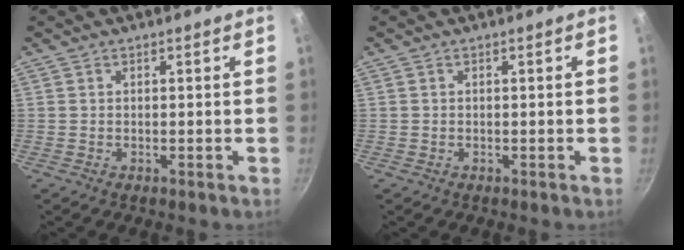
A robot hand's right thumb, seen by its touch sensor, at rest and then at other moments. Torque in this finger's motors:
{"motor_torque": [1.23, 1.85, 0.05, -0.05, -0.02]}